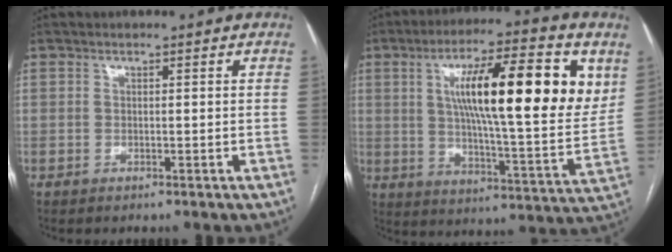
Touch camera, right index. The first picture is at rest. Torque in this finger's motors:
{"motor_torque": [1.43, 0.71, 1.05, 0.21]}